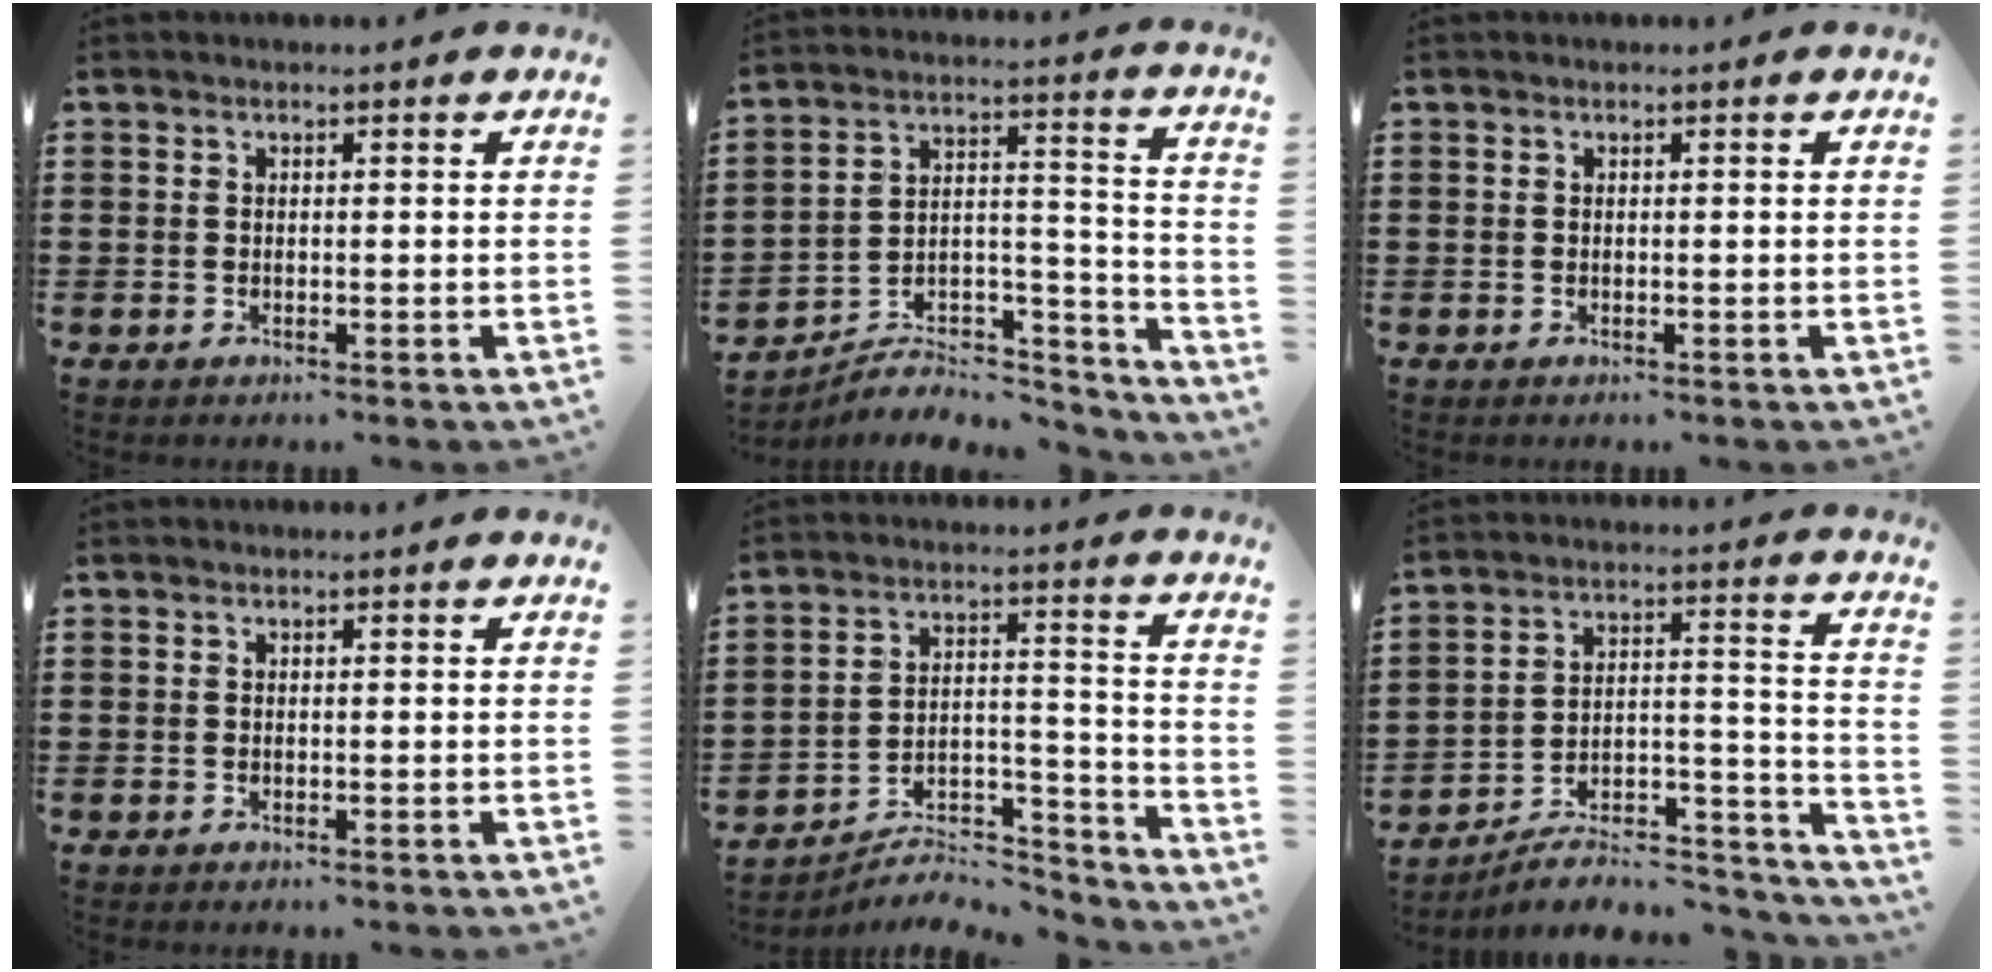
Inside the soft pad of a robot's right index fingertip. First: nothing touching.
{"total": 6.2, "force": [-5.6, 2.0, 1.5], "torque": [-0.018, 0.007, -0.109]}
{"total": 0.0}
{"total": 0.0}
{"total": 7.3, "force": [-6.9, 1.4, 1.9], "torque": [-0.020, 0.012, -0.134]}
{"total": 7.6, "force": [-6.6, 2.2, 3.1], "torque": [-0.038, 0.011, -0.124]}